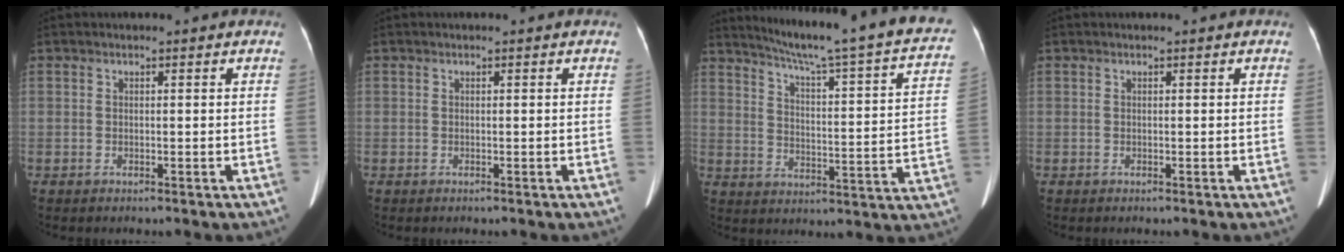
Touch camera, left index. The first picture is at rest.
{"total": 0.0}
{"total": 25.6, "force": [21.8, 0.9, 13.6], "torque": [-0.197, -0.050, 0.270]}
{"total": 0.0}